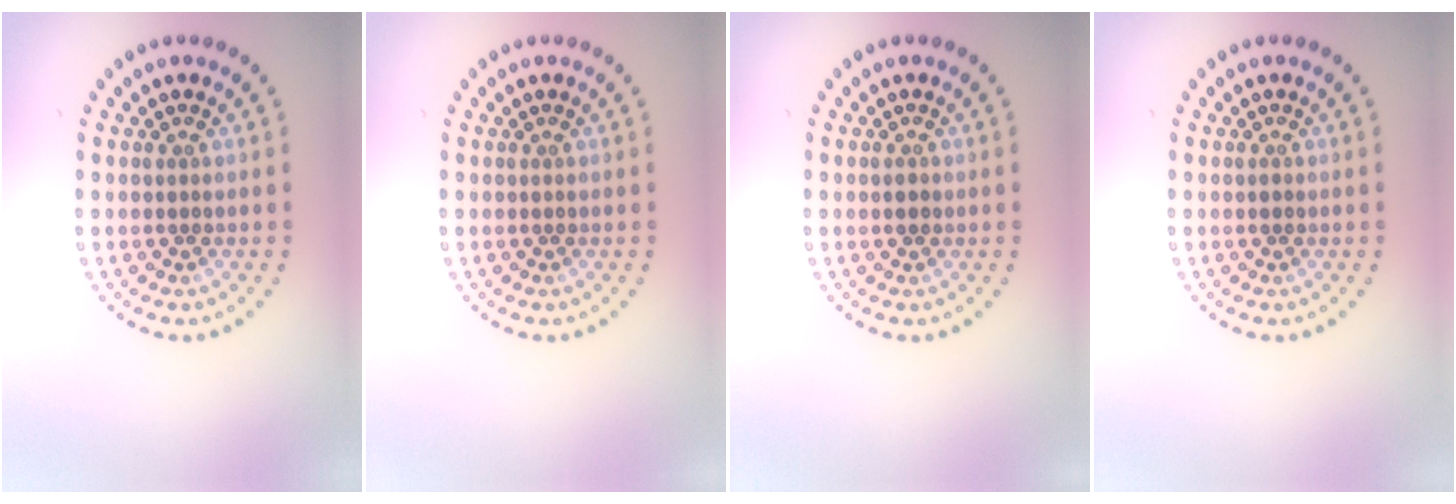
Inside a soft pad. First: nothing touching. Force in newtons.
{"total": 0.0}
{"total": 1.1, "press": 1.1, "slide": 0.1}
{"total": 0.5, "press": 0.5, "slide": 0.1}